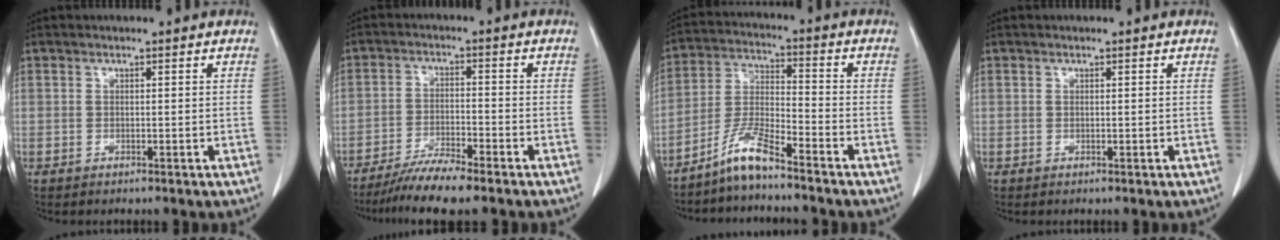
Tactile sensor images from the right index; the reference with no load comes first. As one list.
[{"total": 6.5, "force": [-5.6, -0.3, 3.4], "torque": [-0.062, -0.023, -0.103]}, {"total": 7.0, "force": [-5.7, 0.3, 4.1], "torque": [-0.091, -0.009, -0.115]}, {"total": 0.0}]